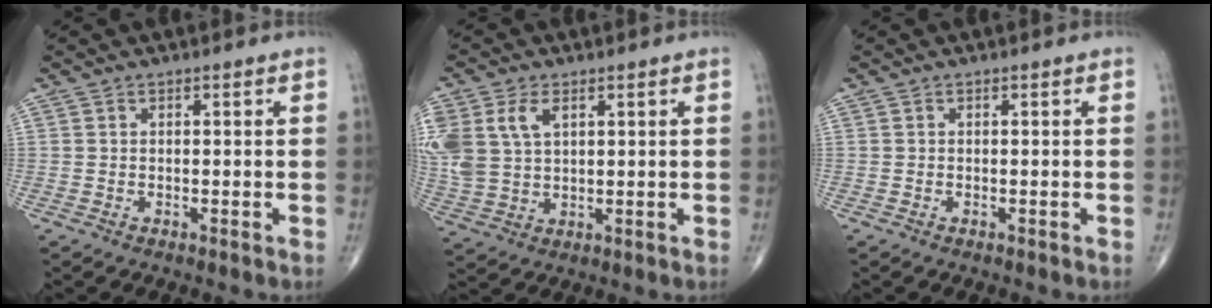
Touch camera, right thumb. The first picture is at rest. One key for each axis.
{"total": 12.1, "fx": 4.1, "fy": 7.8, "fz": 8.3, "tx": -0.208, "ty": 0.001, "tz": 0.090}
{"total": 0.0}